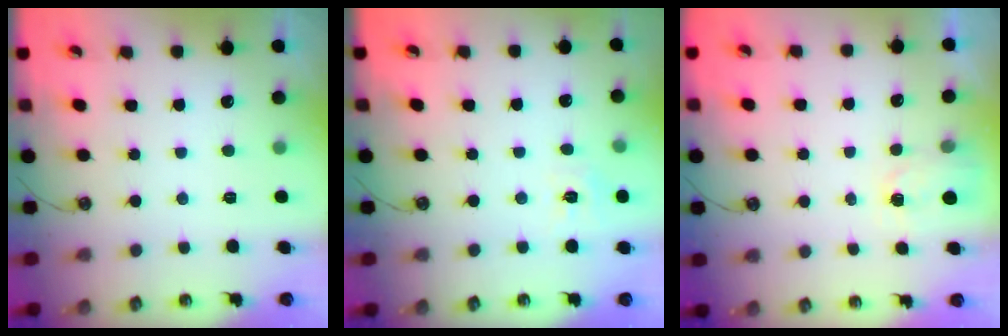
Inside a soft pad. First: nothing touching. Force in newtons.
{"total": 4.9, "press": 4.9, "slide": 0.4}
{"total": 1.9, "press": 1.9, "slide": 0.3}